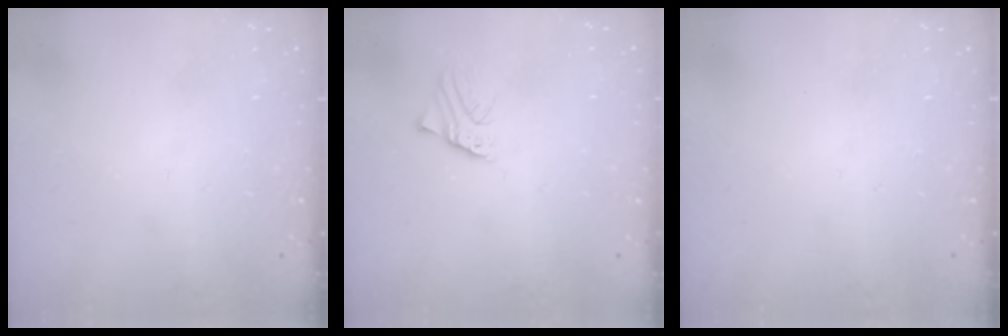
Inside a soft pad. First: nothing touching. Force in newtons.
{"total": 1.8, "press": 1.8, "slide": 0.1}
{"total": 0.0}